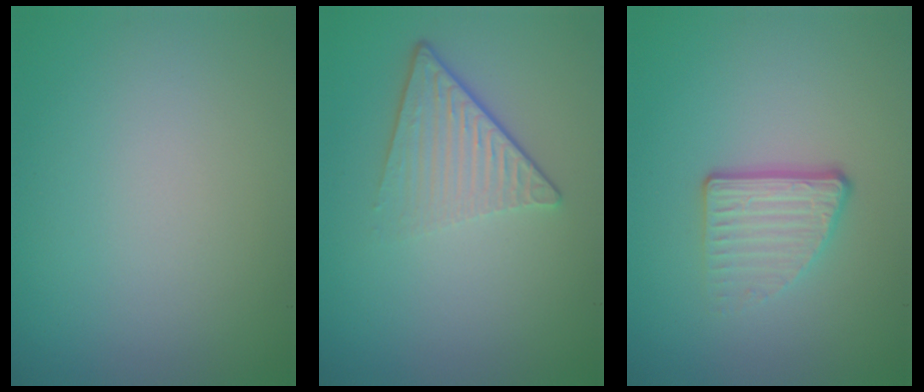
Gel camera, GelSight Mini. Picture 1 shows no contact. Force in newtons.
{"total": 4.6, "press": 2.9, "slide": 3.5}
{"total": 3.5, "press": 2.5, "slide": 2.5}